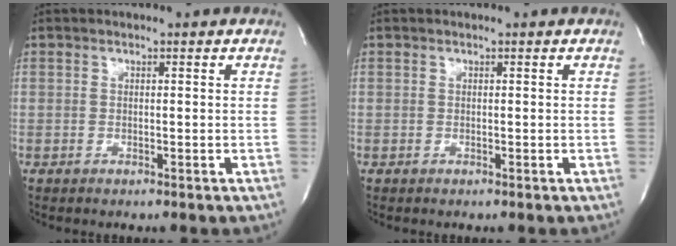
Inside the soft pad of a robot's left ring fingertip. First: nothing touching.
{"total": 0.0}